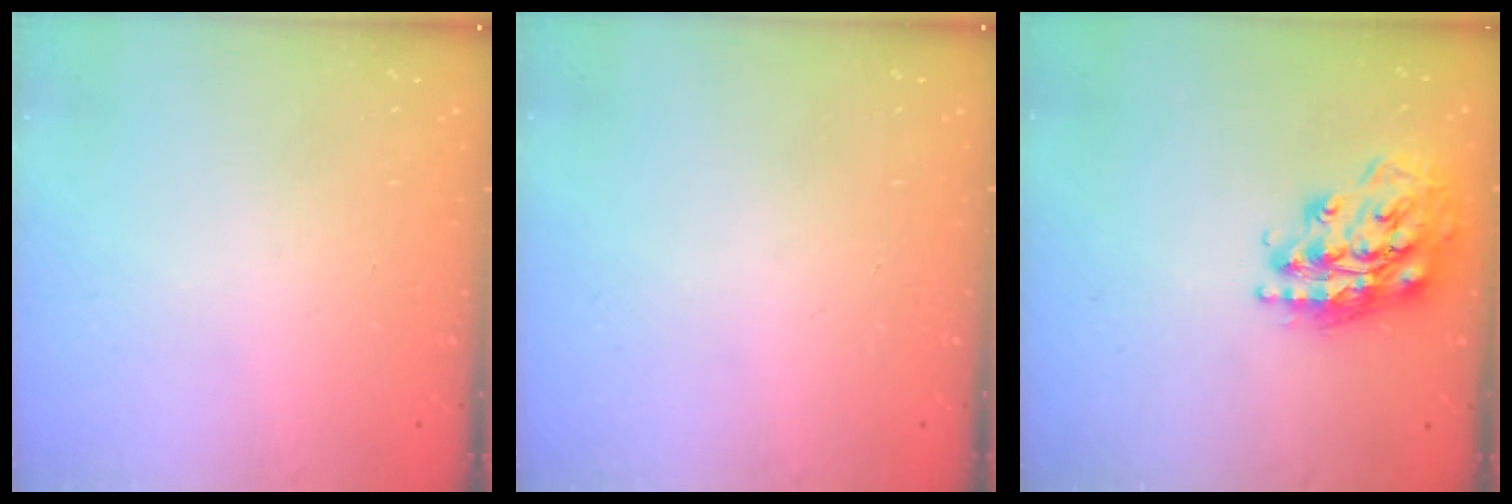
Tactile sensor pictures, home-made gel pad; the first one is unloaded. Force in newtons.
{"total": 0.0}
{"total": 18.4, "press": 18.3, "slide": 1.7}